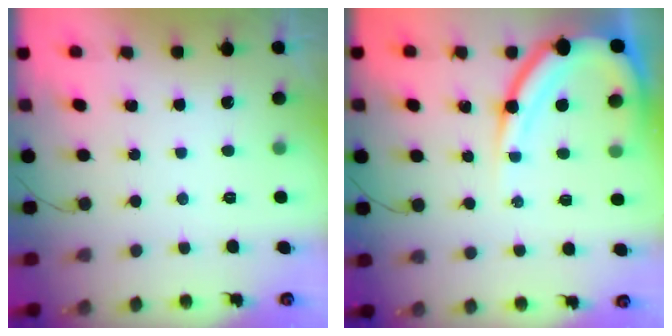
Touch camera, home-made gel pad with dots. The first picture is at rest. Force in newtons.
{"total": 14.2, "press": 14.1, "slide": 1.4}